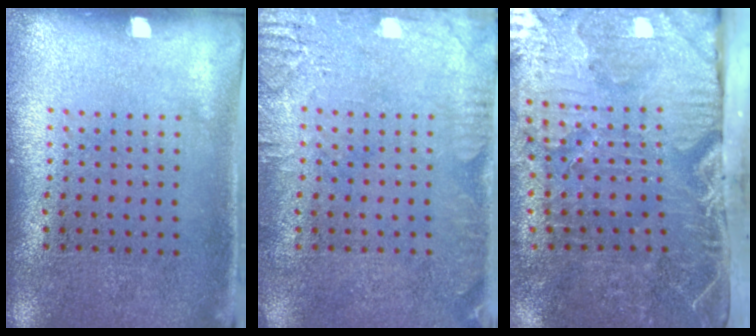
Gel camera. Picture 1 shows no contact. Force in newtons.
{"total": 2.6, "press": 2.5, "slide": 0.4}
{"total": 5.2, "press": 4.4, "slide": 2.8}